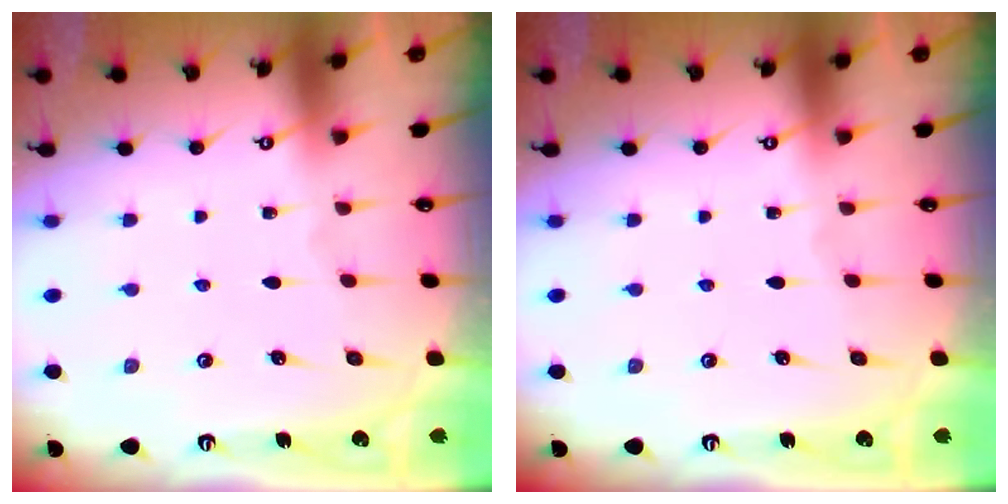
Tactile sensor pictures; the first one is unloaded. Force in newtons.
{"total": 0.0}